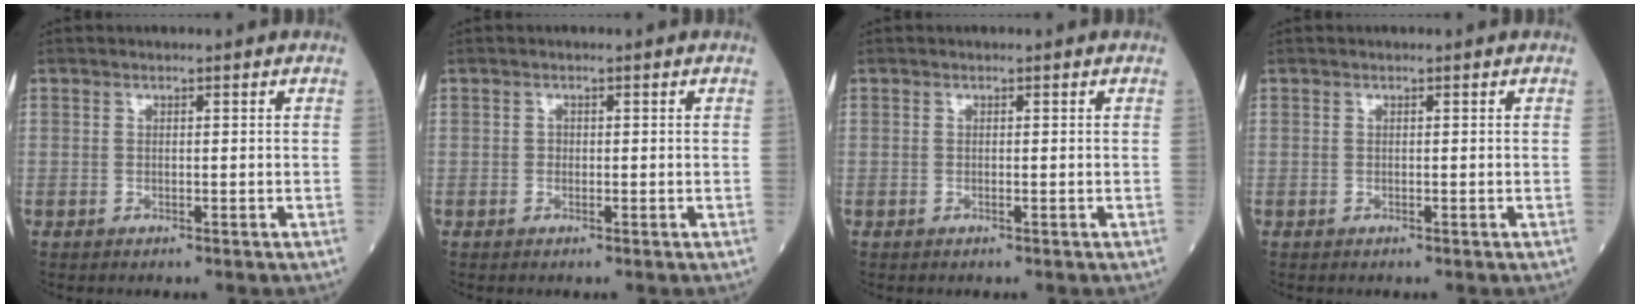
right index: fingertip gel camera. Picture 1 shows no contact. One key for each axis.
{"total": 0.6, "fx": -0.1, "fy": 0.5, "fz": 0.2, "tx": 0.000, "ty": 0.002, "tz": -0.003}
{"total": 0.0}
{"total": 0.0}